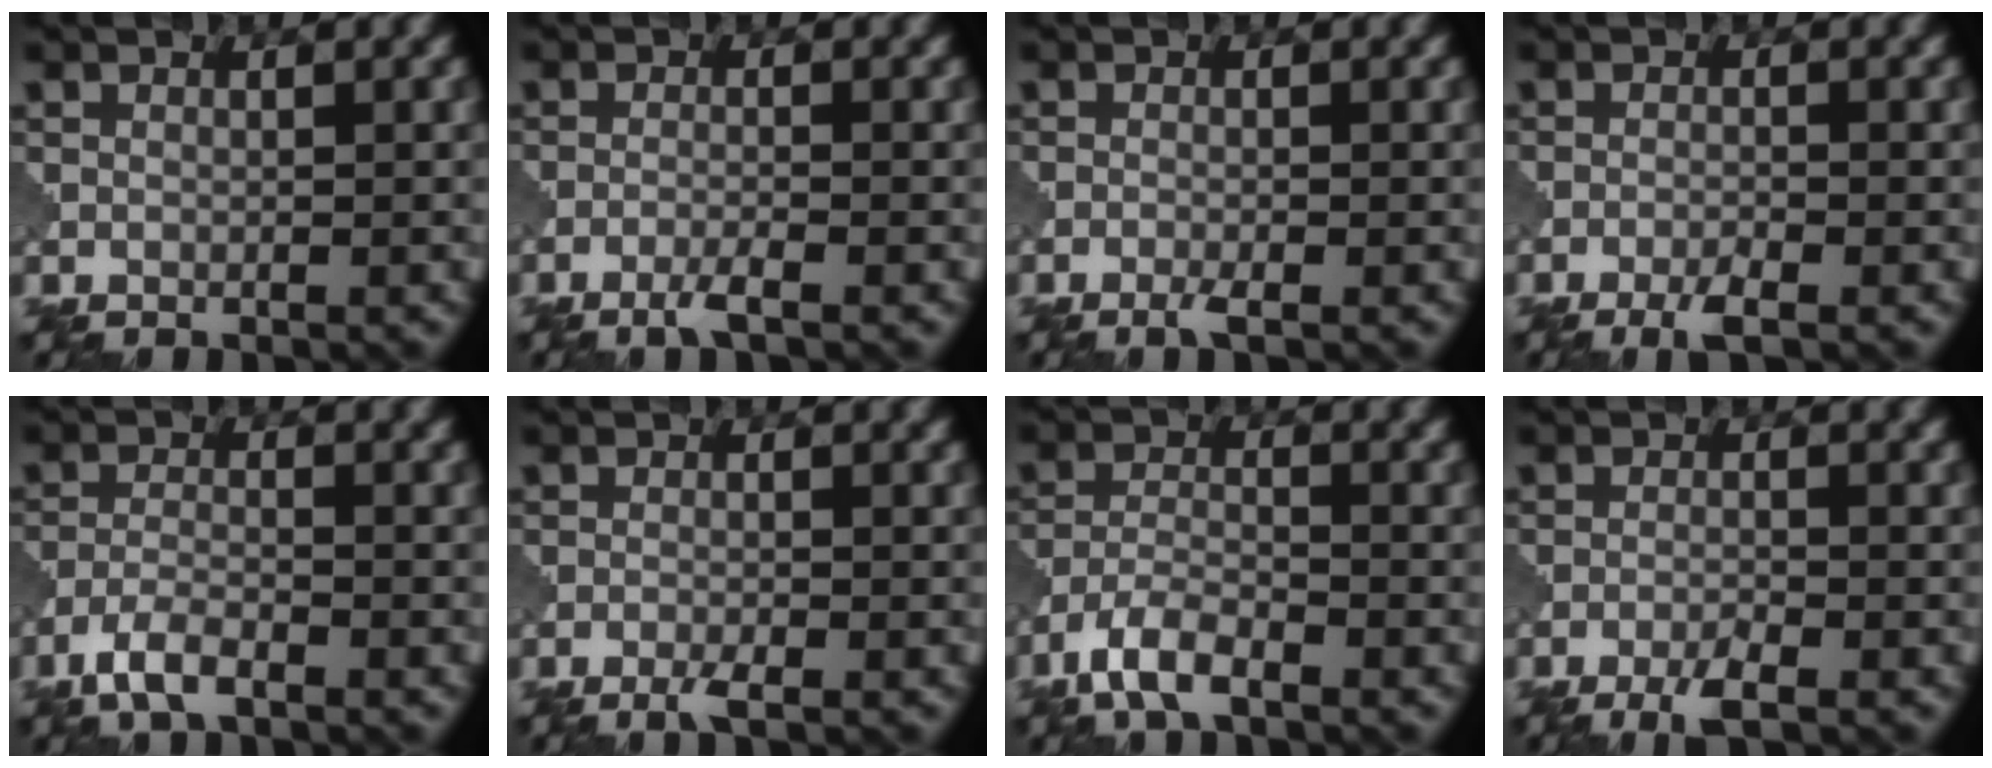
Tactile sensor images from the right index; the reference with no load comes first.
{"total": 1.9, "force": [-1.3, 0.1, 1.4], "torque": [-0.025, 0.002, -0.033]}
{"total": 1.3, "force": [-0.9, 0.1, 1.0], "torque": [-0.019, -0.001, -0.020]}
{"total": 2.2, "force": [-1.5, 0.3, 1.6], "torque": [-0.032, 0.000, -0.032]}
{"total": 3.1, "force": [-2.3, 0.8, 2.0], "torque": [-0.047, 0.000, -0.054]}
{"total": 1.6, "force": [-1.1, 0.2, 1.2], "torque": [-0.024, 0.000, -0.025]}
{"total": 4.1, "force": [-2.9, 1.2, 2.5], "torque": [-0.055, -0.003, -0.069]}
{"total": 2.7, "force": [-1.8, 0.4, 1.9], "torque": [-0.039, 0.000, -0.040]}